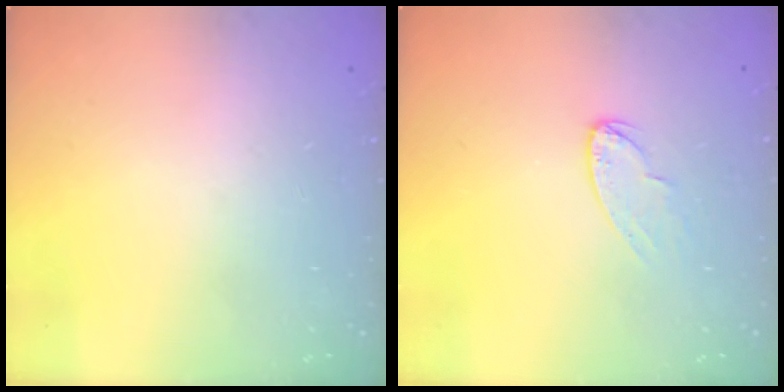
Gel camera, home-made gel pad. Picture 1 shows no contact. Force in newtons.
{"total": 6.4, "press": 6.4, "slide": 0.6}